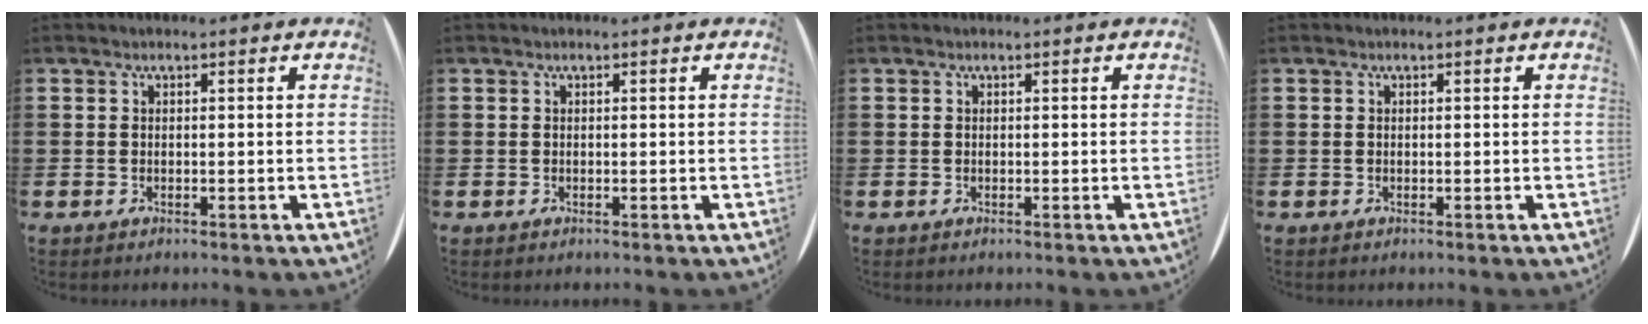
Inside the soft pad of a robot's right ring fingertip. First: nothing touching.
{"total": 0.0}
{"total": 0.0}
{"total": 0.0}